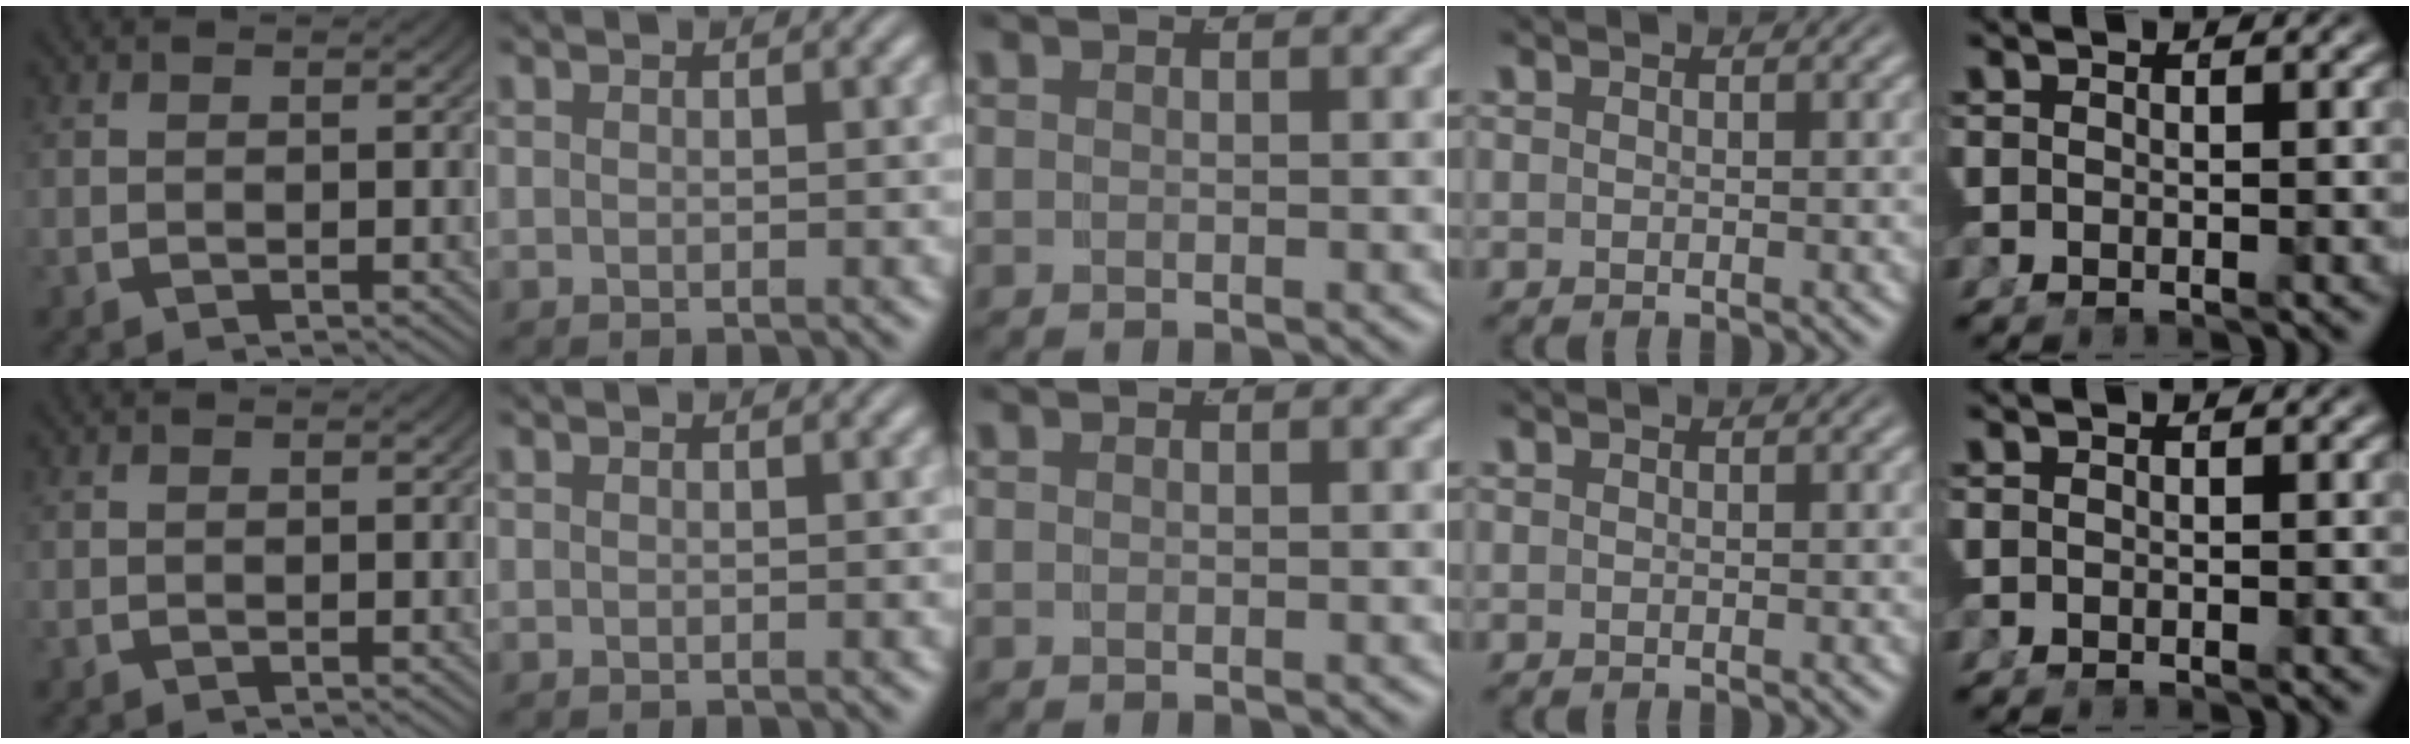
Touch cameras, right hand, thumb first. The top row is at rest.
{}